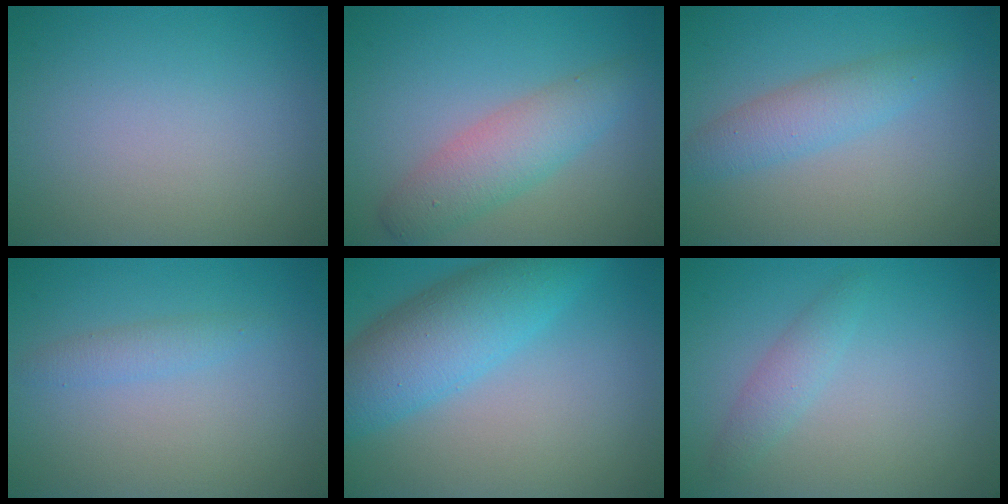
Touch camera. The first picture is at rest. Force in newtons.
{"total": 4.1, "press": 4.1, "slide": 0.1}
{"total": 2.9, "press": 2.9, "slide": 0.1}
{"total": 1.4, "press": 1.4, "slide": 0.0}
{"total": 7.1, "press": 7.1, "slide": 0.3}
{"total": 1.7, "press": 1.7, "slide": 0.0}